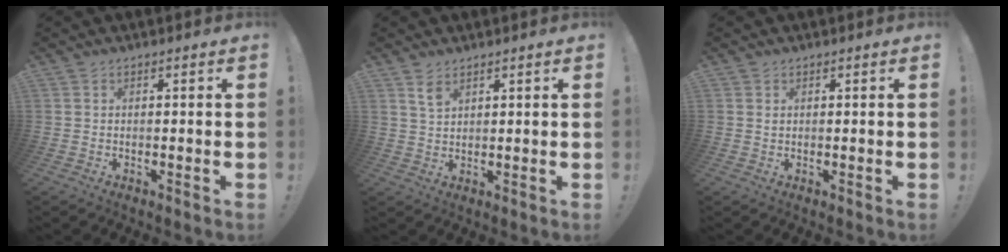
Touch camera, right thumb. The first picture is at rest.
{"total": 4.0, "force": [2.7, 1.9, 2.2], "torque": [-0.024, -0.019, 0.046]}
{"total": 0.5, "force": [0.3, 0.4, 0.0], "torque": [0.001, 0.001, 0.007]}